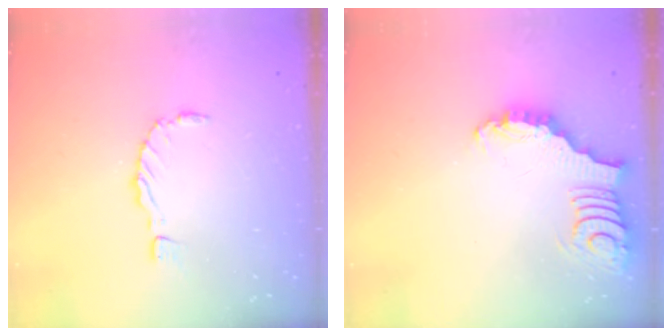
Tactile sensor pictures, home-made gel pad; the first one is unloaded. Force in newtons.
{"total": 3.6, "press": 3.6, "slide": 0.6}